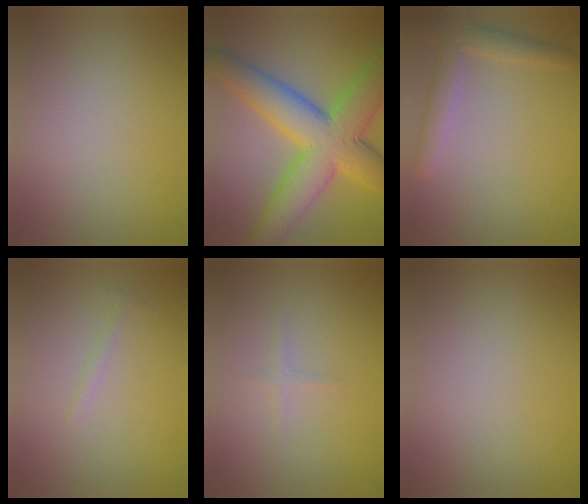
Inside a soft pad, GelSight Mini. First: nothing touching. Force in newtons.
{"total": 11.9, "press": 11.9, "slide": 0.2}
{"total": 3.4, "press": 3.4, "slide": 0.4}
{"total": 0.6, "press": 0.6, "slide": 0.0}
{"total": 0.7, "press": 0.7, "slide": 0.1}
{"total": 0.0}